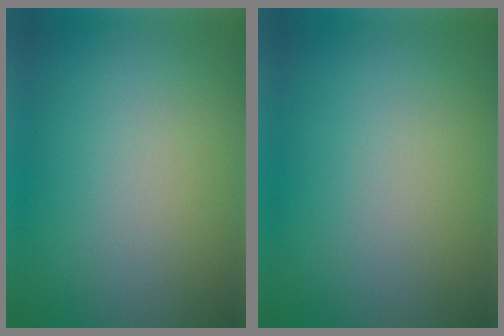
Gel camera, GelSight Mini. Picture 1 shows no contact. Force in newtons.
{"total": 0.0}